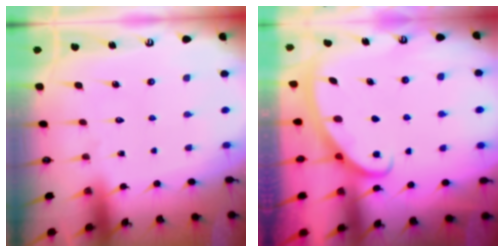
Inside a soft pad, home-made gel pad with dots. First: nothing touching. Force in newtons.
{"total": 3.0, "press": 3.0, "slide": 0.4}